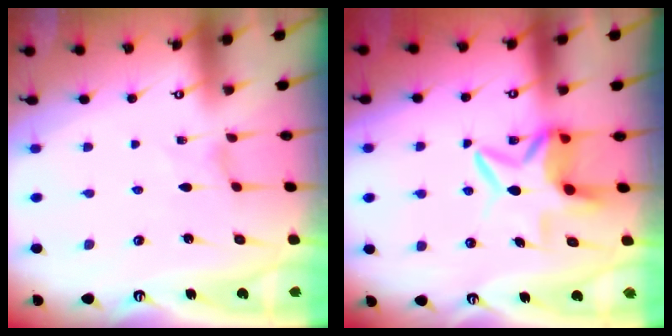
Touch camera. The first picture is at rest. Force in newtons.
{"total": 9.3, "press": 9.2, "slide": 1.5}